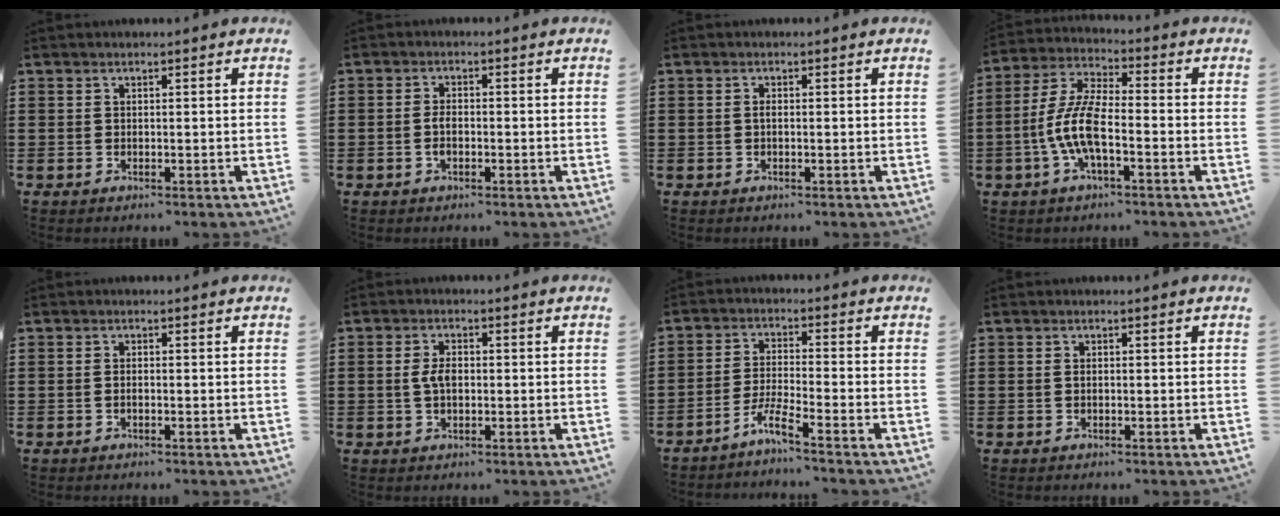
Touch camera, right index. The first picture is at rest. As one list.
[{"total": 2.1, "force": [-0.5, 0.9, 1.8], "torque": [-0.044, -0.004, -0.011]}, {"total": 0.7, "force": [-0.1, 0.2, 0.7], "torque": [-0.016, -0.003, -0.002]}, {"total": 8.3, "force": [-2.5, 2.7, 7.4], "torque": [-0.182, -0.014, -0.056]}, {"total": 0.7, "force": [-0.3, 0.2, 0.6], "torque": [-0.013, -0.005, -0.003]}, {"total": 3.2, "force": [0.1, 1.6, 2.8], "torque": [-0.064, 0.001, -0.002]}, {"total": 4.2, "force": [-3.8, -0.3, 1.9], "torque": [-0.051, -0.006, -0.078]}, {"total": 0.6, "force": [-0.1, 0.2, 0.6], "torque": [-0.014, -0.004, 0.000]}]